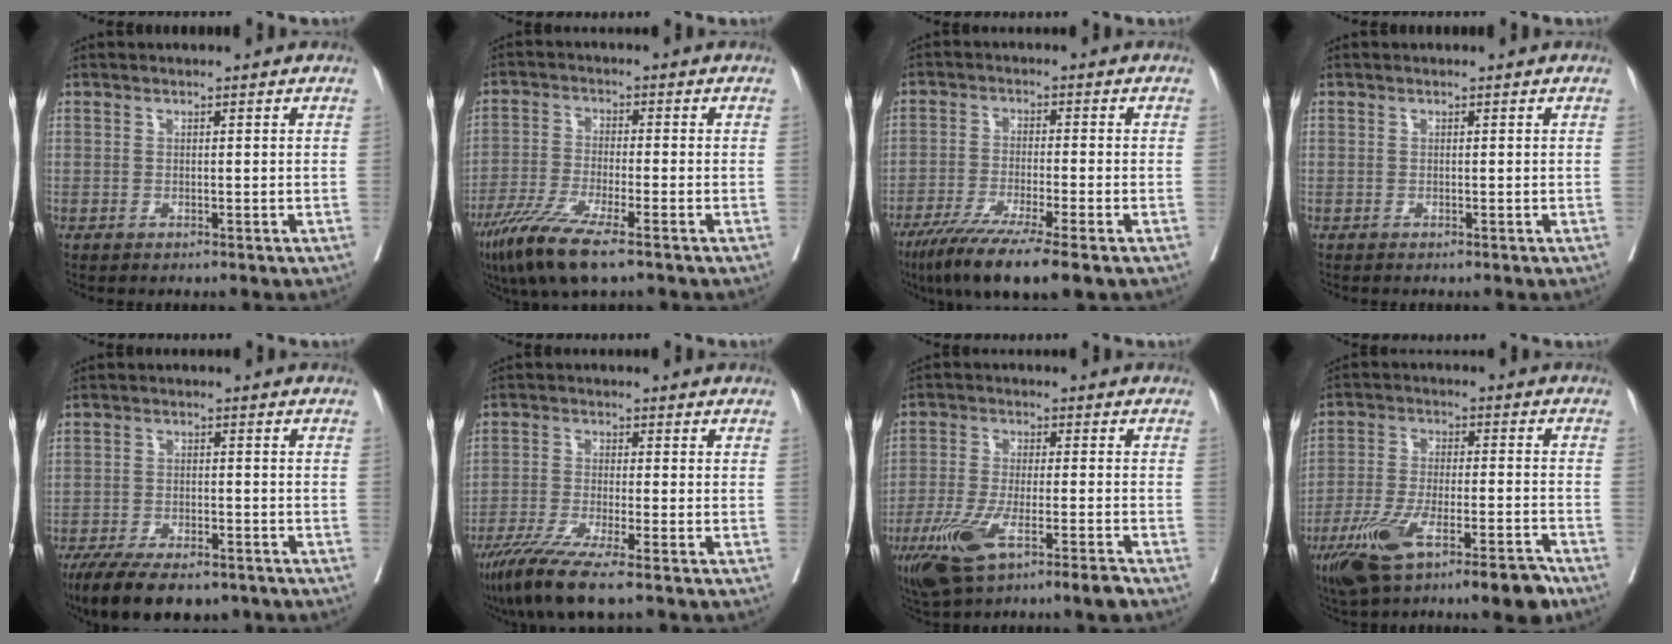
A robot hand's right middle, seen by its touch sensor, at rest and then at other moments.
{"total": 9.4, "force": [-6.2, 0.8, 7.0], "torque": [-0.138, -0.026, -0.113]}
{"total": 11.5, "force": [-7.7, 0.2, 8.4], "torque": [-0.135, -0.030, -0.125]}
{"total": 0.0}
{"total": 13.6, "force": [-10.1, 5.1, 7.6], "torque": [-0.136, -0.015, -0.156]}
{"total": 9.2, "force": [-6.7, -0.3, 6.3], "torque": [-0.106, -0.026, -0.115]}
{"total": 10.8, "force": [-6.5, 1.3, 8.6], "torque": [-0.162, -0.023, -0.113]}
{"total": 14.3, "force": [-9.2, 2.7, 10.5], "torque": [-0.188, -0.014, -0.156]}